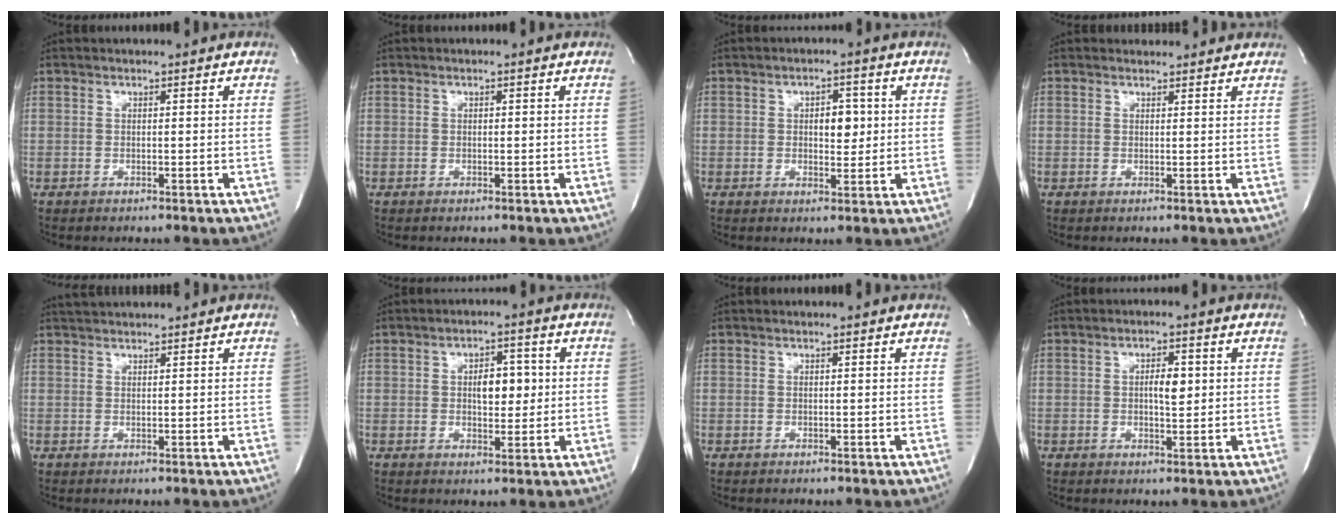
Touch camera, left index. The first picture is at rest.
{"total": 0.0}
{"total": 3.9, "force": [0.5, 2.1, 3.3], "torque": [-0.045, 0.001, 0.008]}
{"total": 2.7, "force": [2.6, 0.8, 0.1], "torque": [-0.010, 0.010, 0.027]}
{"total": 4.1, "force": [4.0, 0.2, 1.0], "torque": [-0.019, 0.032, 0.065]}
{"total": 4.9, "force": [0.5, 2.5, 4.2], "torque": [-0.059, 0.004, 0.011]}
{"total": 0.7, "force": [0.7, 0.0, 0.0], "torque": [-0.006, -0.002, 0.003]}
{"total": 3.3, "force": [0.4, 1.2, 3.0], "torque": [-0.049, -0.001, 0.005]}